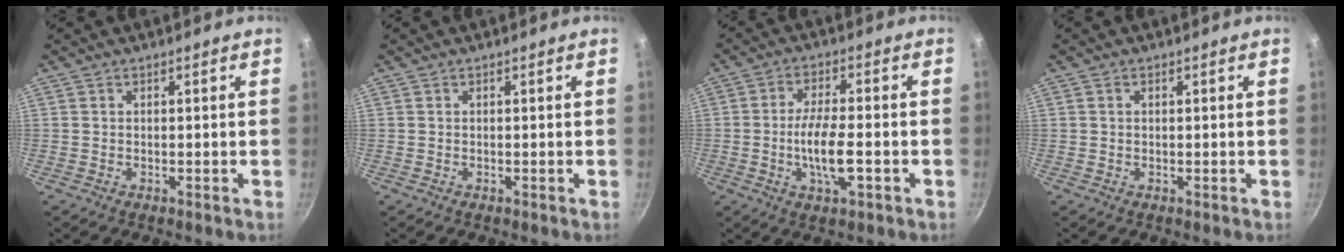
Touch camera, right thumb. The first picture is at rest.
{"total": 0.0}
{"total": 8.8, "force": [-2.3, 2.9, 8.0], "torque": [-0.144, 0.012, -0.046]}
{"total": 0.7, "force": [0.2, 0.4, 0.4], "torque": [-0.007, 0.003, 0.003]}